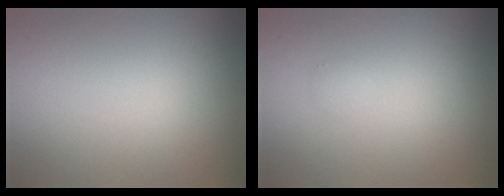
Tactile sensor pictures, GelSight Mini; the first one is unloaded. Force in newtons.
{"total": 0.6, "press": 0.6, "slide": 0.0}